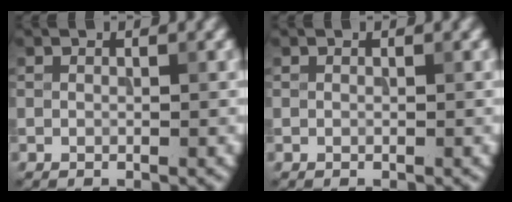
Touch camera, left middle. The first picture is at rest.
{"total": 0.0}